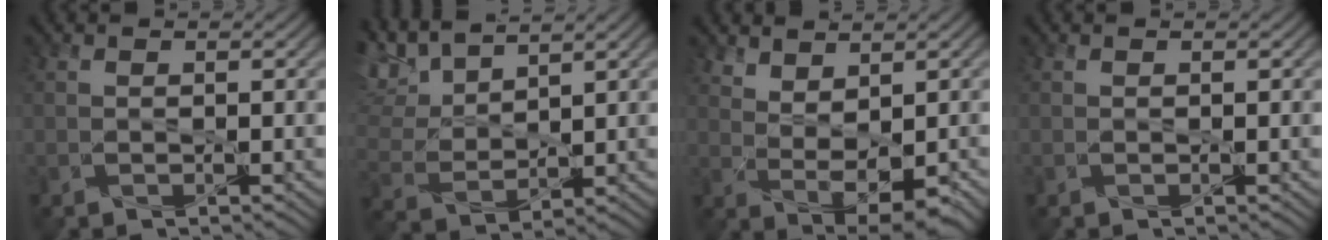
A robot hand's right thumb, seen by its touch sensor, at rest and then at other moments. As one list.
[{"total": 8.0, "force": [6.3, 2.5, 4.3], "torque": [-0.113, 0.016, 0.126]}, {"total": 5.1, "force": [2.4, 2.6, 3.7], "torque": [-0.076, -0.006, 0.053]}, {"total": 0.0}]